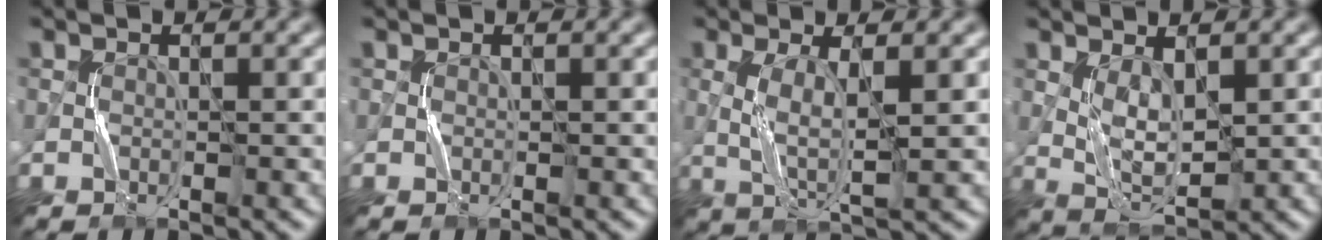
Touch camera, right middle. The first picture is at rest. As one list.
[{"total": 0.0}, {"total": 4.0, "force": [0.4, 0.8, 3.9], "torque": [-0.087, 0.001, 0.010]}, {"total": 3.5, "force": [0.9, 1.5, 3.0], "torque": [-0.064, -0.005, 0.024]}]